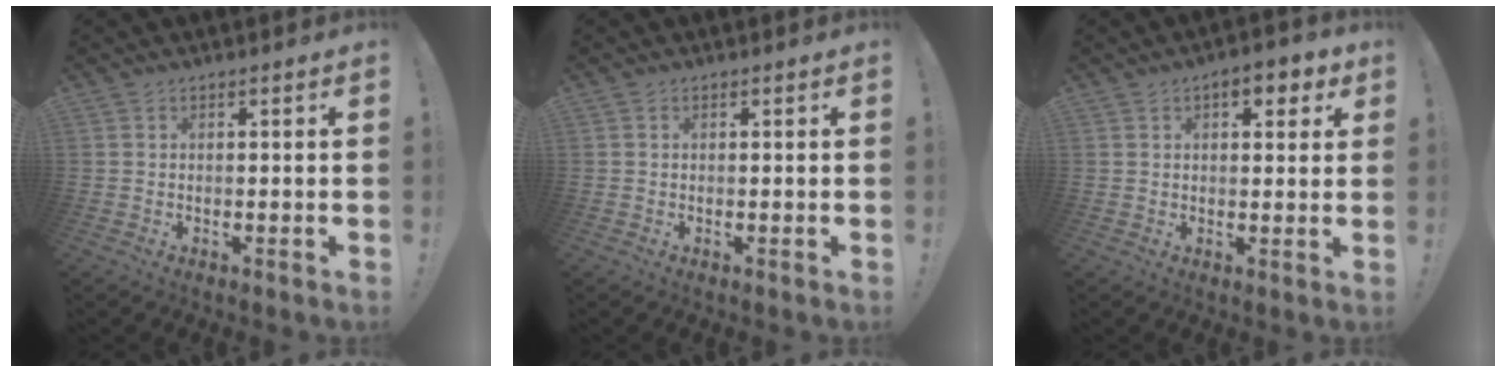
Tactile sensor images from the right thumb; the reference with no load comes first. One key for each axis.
{"total": 0.0}
{"total": 6.1, "fx": 3.2, "fy": 2.9, "fz": 4.4, "tx": -0.045, "ty": -0.009, "tz": 0.048}